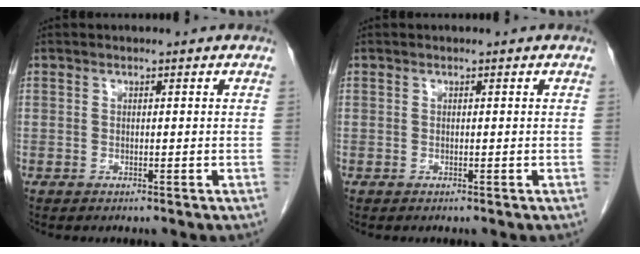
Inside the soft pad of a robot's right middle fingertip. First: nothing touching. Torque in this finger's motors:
{"motor_torque": [0.00, 0.00, 0.00, -0.01]}